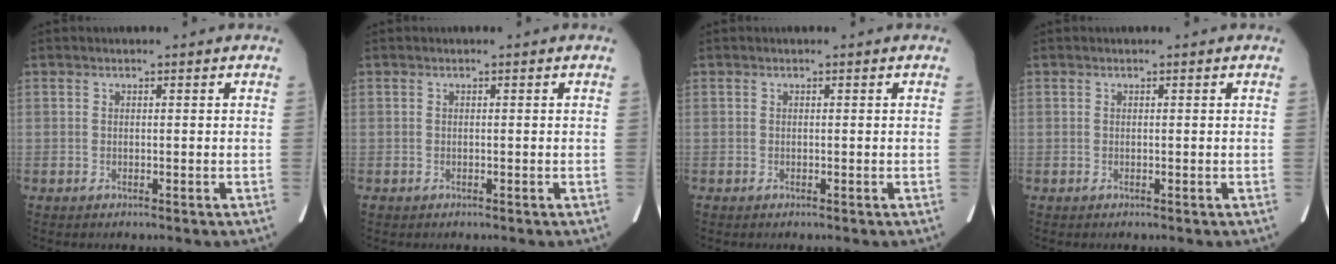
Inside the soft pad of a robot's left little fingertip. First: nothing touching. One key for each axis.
{"total": 0.0}
{"total": 0.0}
{"total": 0.0}